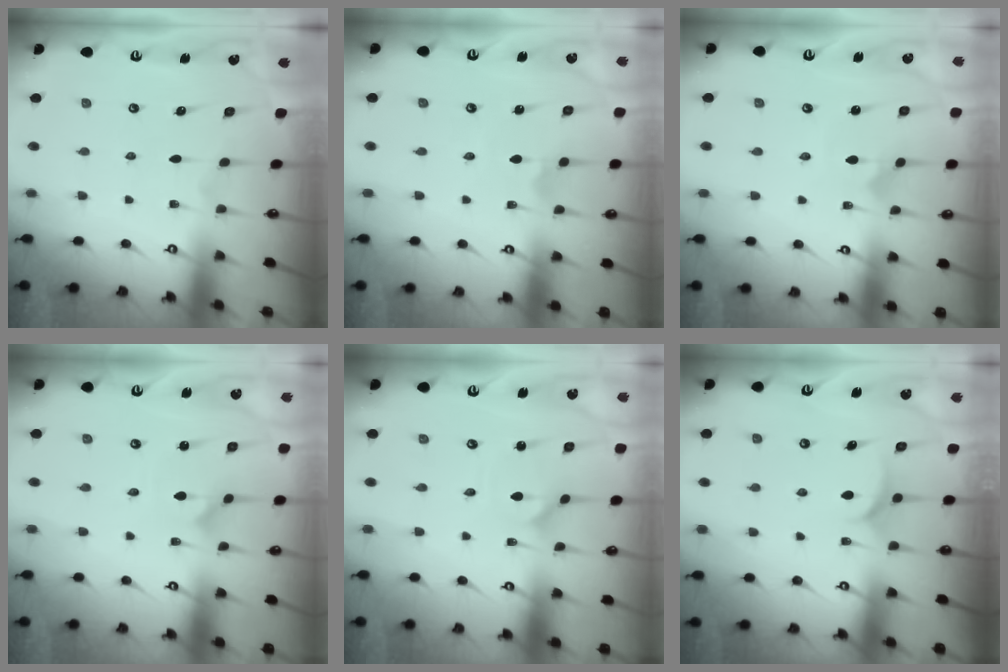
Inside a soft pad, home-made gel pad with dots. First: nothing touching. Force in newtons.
{"total": 1.6, "press": 1.6, "slide": 0.3}
{"total": 3.3, "press": 3.3, "slide": 0.2}
{"total": 2.1, "press": 2.1, "slide": 0.2}
{"total": 1.1, "press": 1.1, "slide": 0.1}
{"total": 4.6, "press": 4.6, "slide": 0.1}